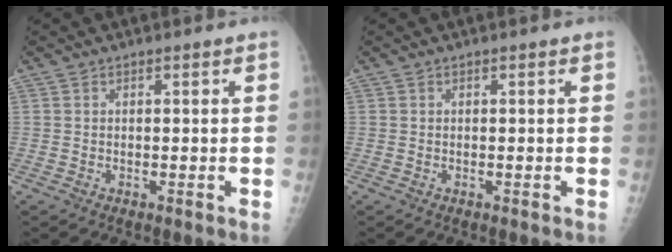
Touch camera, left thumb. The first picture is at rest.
{"total": 0.0}